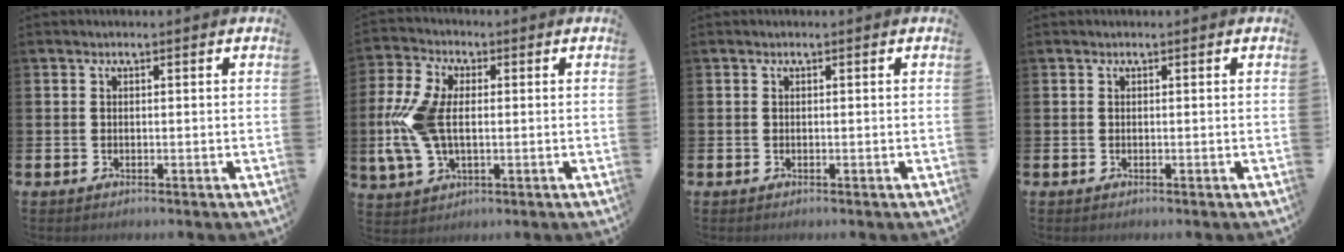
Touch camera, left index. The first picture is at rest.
{"total": 8.5, "force": [0.4, 5.1, 6.9], "torque": [-0.162, 0.012, 0.007]}
{"total": 0.0}
{"total": 0.0}